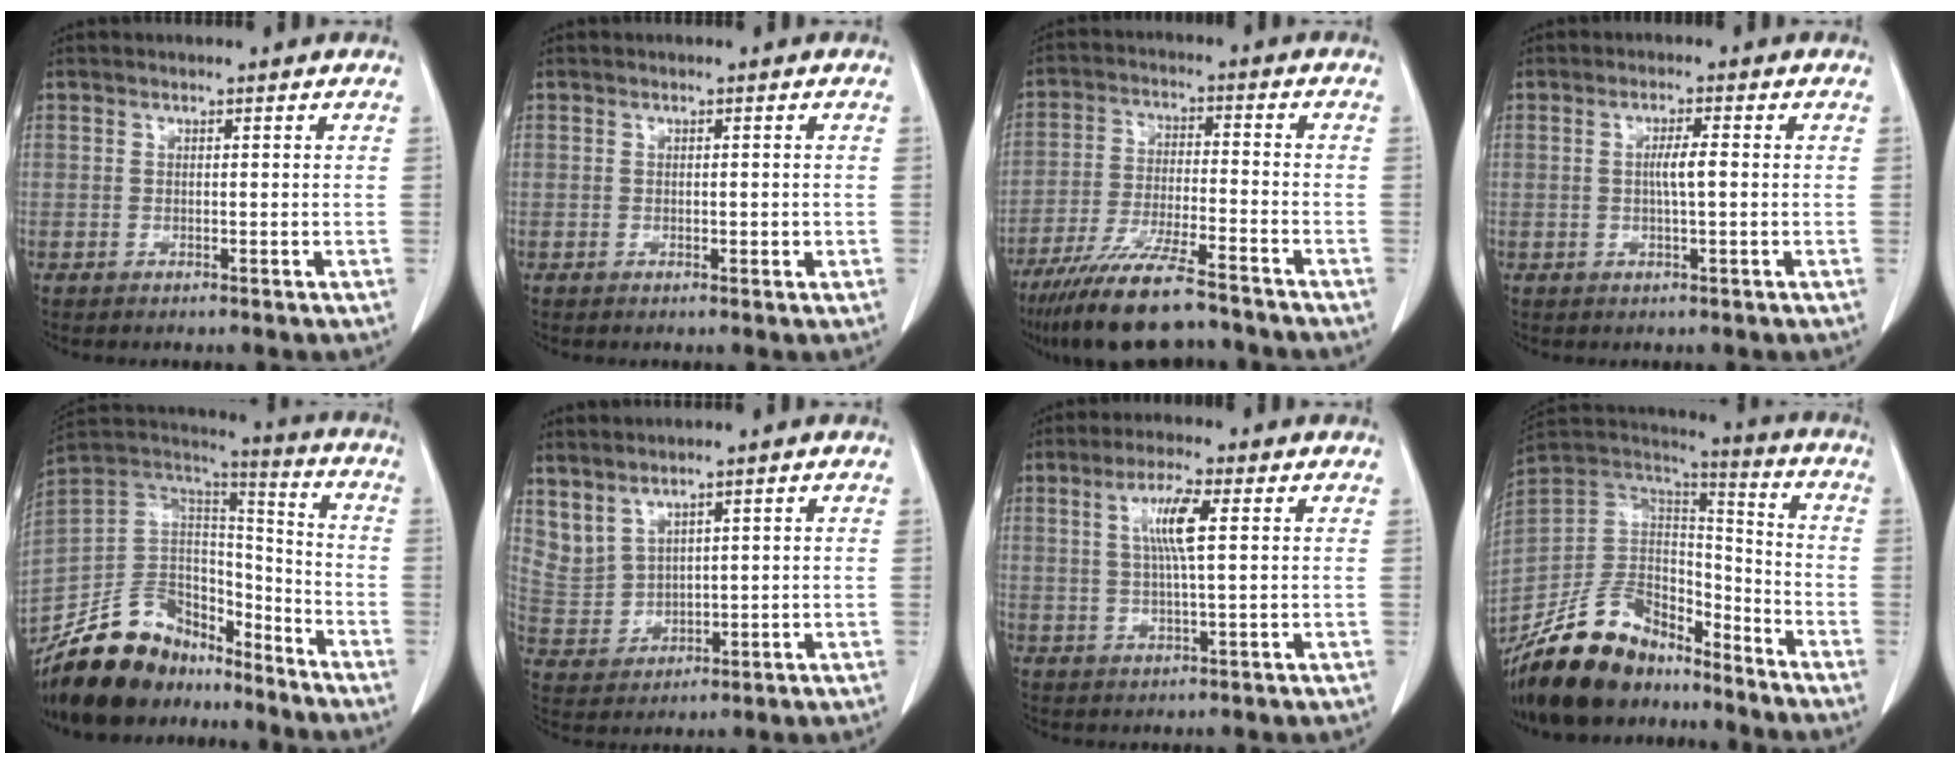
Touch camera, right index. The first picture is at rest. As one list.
[{"total": 0.9, "force": [-0.2, 0.4, 0.7], "torque": [-0.011, -0.001, 0.000]}, {"total": 13.7, "force": [-11.3, 1.5, 7.6], "torque": [-0.139, -0.028, -0.191]}, {"total": 2.8, "force": [0.0, 0.1, 2.8], "torque": [-0.053, 0.001, -0.001]}, {"total": 17.8, "force": [-14.8, 8.4, 5.5], "torque": [-0.092, 0.059, -0.255]}, {"total": 5.5, "force": [4.3, 2.5, 2.4], "torque": [-0.057, 0.005, 0.113]}, {"total": 5.9, "force": [1.5, 0.3, 5.7], "torque": [-0.110, 0.003, 0.030]}, {"total": 19.6, "force": [-15.8, 8.1, 8.4], "torque": [-0.165, 0.032, -0.285]}]